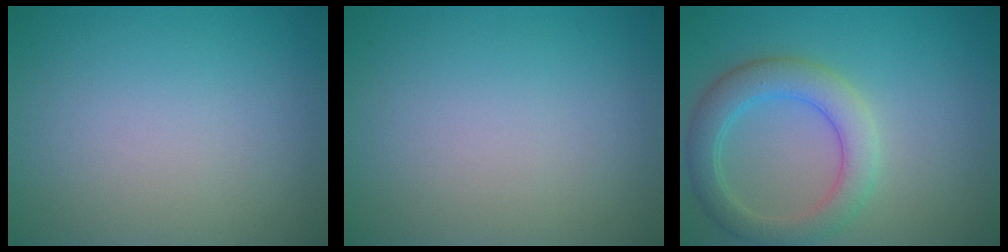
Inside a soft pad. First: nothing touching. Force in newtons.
{"total": 0.0}
{"total": 4.5, "press": 4.5, "slide": 0.3}